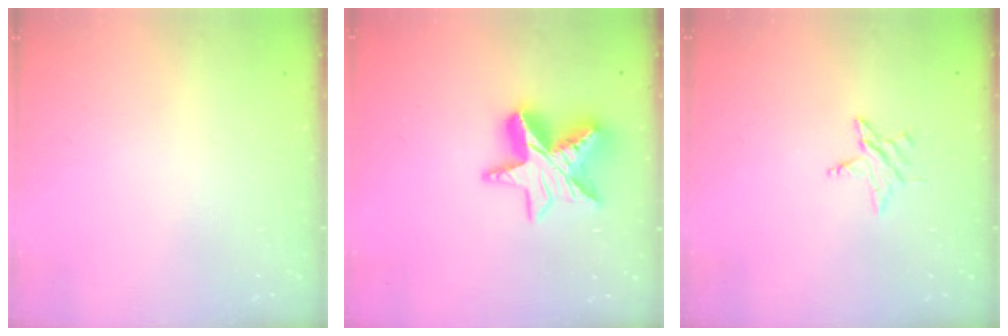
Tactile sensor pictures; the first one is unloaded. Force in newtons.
{"total": 12.5, "press": 12.4, "slide": 1.1}
{"total": 3.7, "press": 3.7, "slide": 0.2}